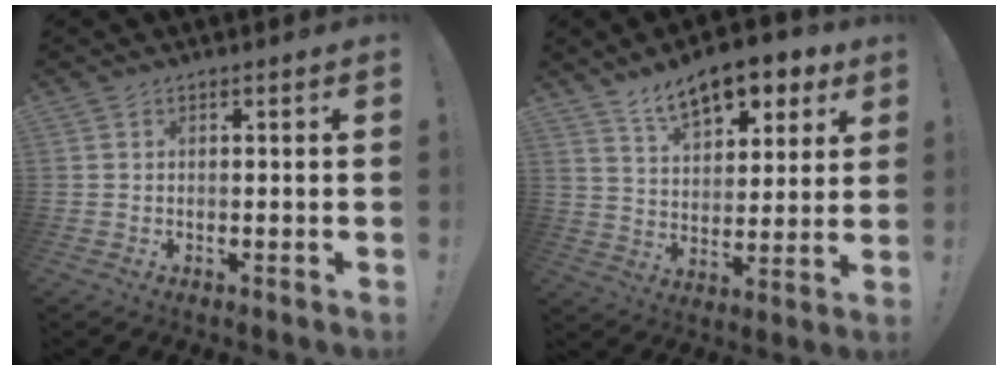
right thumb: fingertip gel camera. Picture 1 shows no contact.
{"total": 13.7, "force": [9.4, 6.5, 7.6], "torque": [-0.112, -0.061, 0.165]}